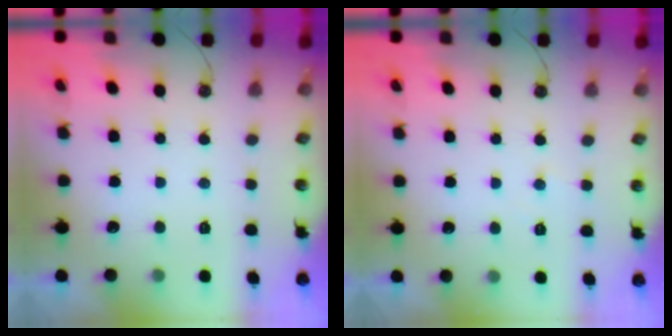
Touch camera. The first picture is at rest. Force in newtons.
{"total": 3.7, "press": 3.7, "slide": 0.6}